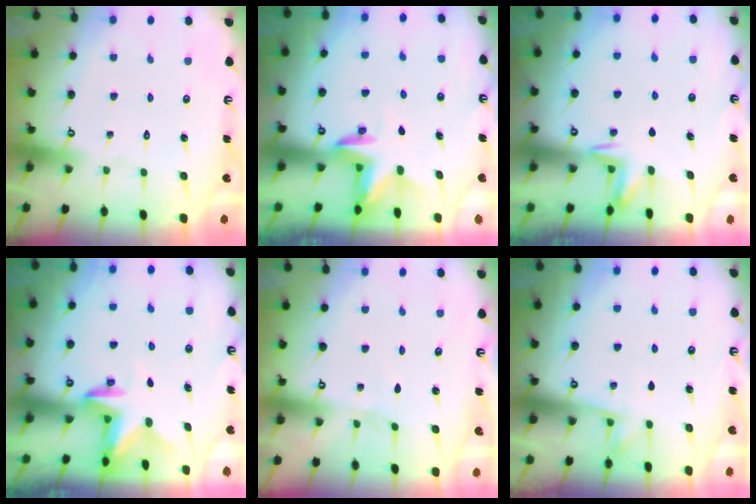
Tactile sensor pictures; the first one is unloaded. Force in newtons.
{"total": 3.4, "press": 3.4, "slide": 0.1}
{"total": 3.2, "press": 3.2, "slide": 0.5}
{"total": 2.9, "press": 2.9, "slide": 0.5}
{"total": 2.9, "press": 2.9, "slide": 0.4}
{"total": 5.8, "press": 5.8, "slide": 0.3}